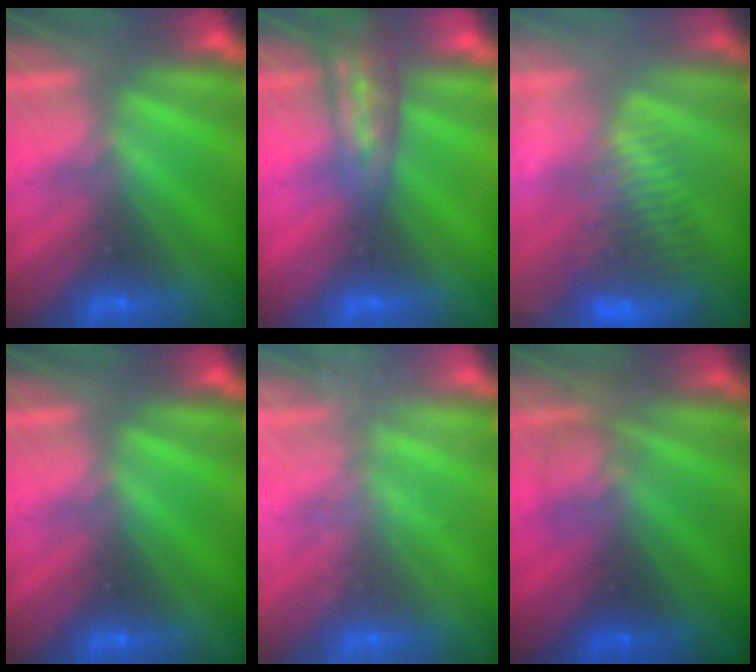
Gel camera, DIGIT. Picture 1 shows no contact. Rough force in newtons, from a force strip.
{"total": 2.7}
{"total": 4.5}
{"total": 0.0}
{"total": 1.7}
{"total": 2.7}